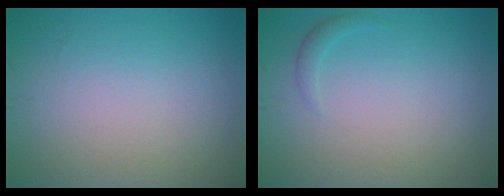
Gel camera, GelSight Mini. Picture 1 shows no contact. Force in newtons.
{"total": 0.9, "press": 0.9, "slide": 0.0}